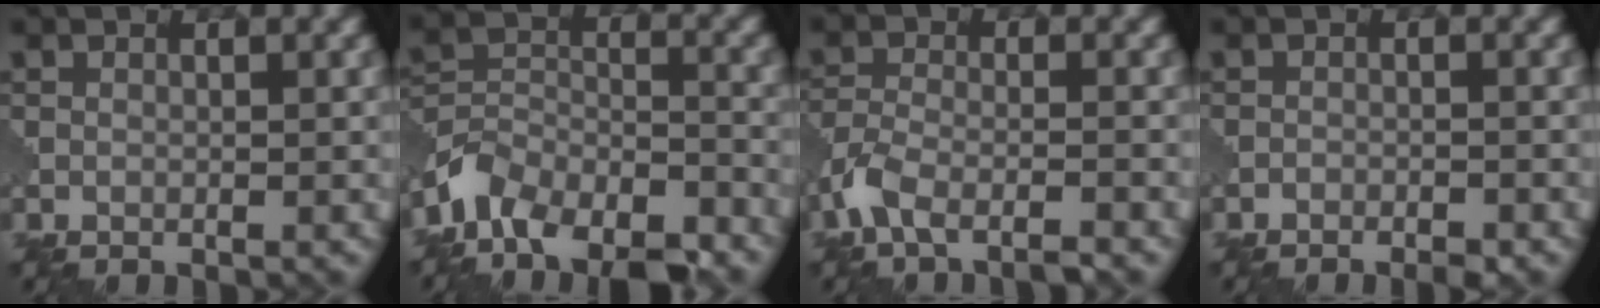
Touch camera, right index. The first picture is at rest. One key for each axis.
{"total": 9.5, "fx": -7.6, "fy": 4.5, "fz": 3.5, "tx": -0.063, "ty": -0.003, "tz": -0.133}
{"total": 4.4, "fx": -3.4, "fy": 1.1, "fz": 2.6, "tx": -0.059, "ty": -0.009, "tz": -0.079}
{"total": 1.7, "fx": -1.5, "fy": 0.4, "fz": 0.7, "tx": -0.016, "ty": 0.000, "tz": -0.027}